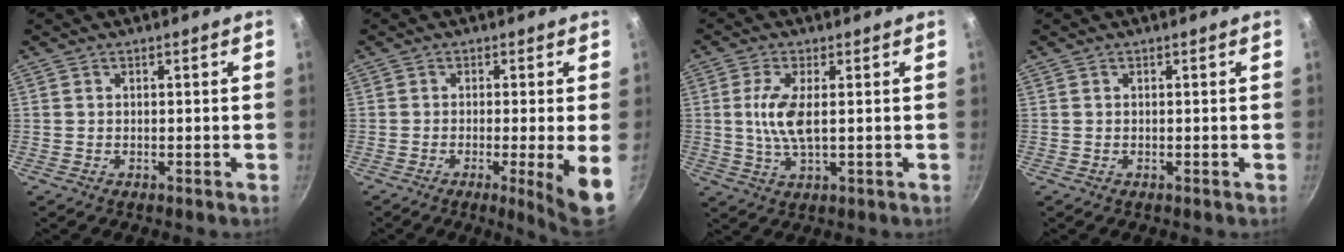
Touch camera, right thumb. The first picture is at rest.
{"total": 7.1, "force": [-1.7, 0.0, 6.9], "torque": [-0.098, -0.006, -0.024]}
{"total": 6.8, "force": [0.7, 2.3, 6.4], "torque": [-0.140, -0.002, 0.013]}
{"total": 0.0}